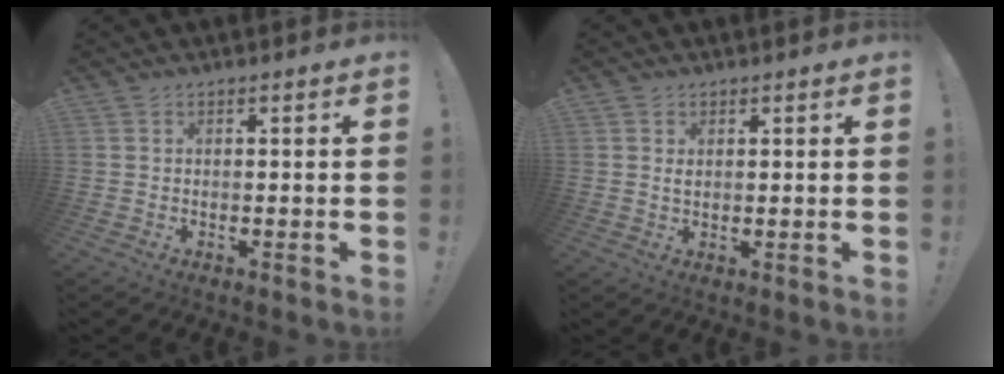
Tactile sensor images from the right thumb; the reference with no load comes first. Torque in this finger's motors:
{"motor_torque": [-0.22, 0.14, -0.08, 0.05, 0.01]}